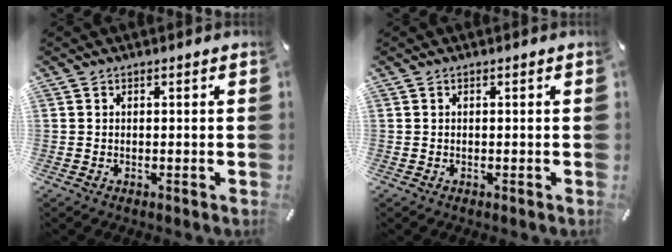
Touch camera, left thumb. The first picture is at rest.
{"total": 0.0}